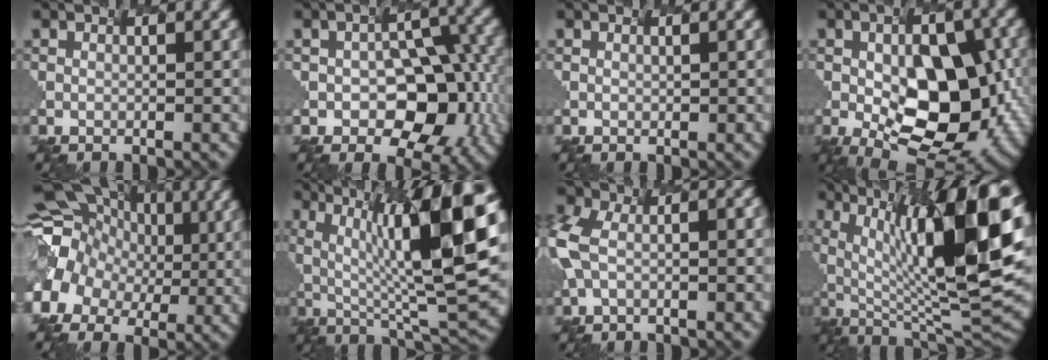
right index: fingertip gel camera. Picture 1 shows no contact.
{"total": 8.0, "force": [-2.1, 5.1, 5.8], "torque": [-0.079, -0.007, -0.019]}
{"total": 0.0}
{"total": 11.1, "force": [-2.3, 5.9, 9.1], "torque": [-0.139, -0.008, -0.022]}
{"total": 12.0, "force": [-0.5, 10.8, 5.3], "torque": [-0.133, 0.021, -0.024]}
{"total": 12.3, "force": [2.3, 2.8, 11.8], "torque": [-0.204, 0.006, 0.049]}
{"total": 7.2, "force": [-1.3, 4.0, 5.8], "torque": [-0.151, 0.008, -0.009]}
{"total": 15.2, "force": [3.0, 4.5, 14.2], "torque": [-0.225, 0.002, 0.059]}